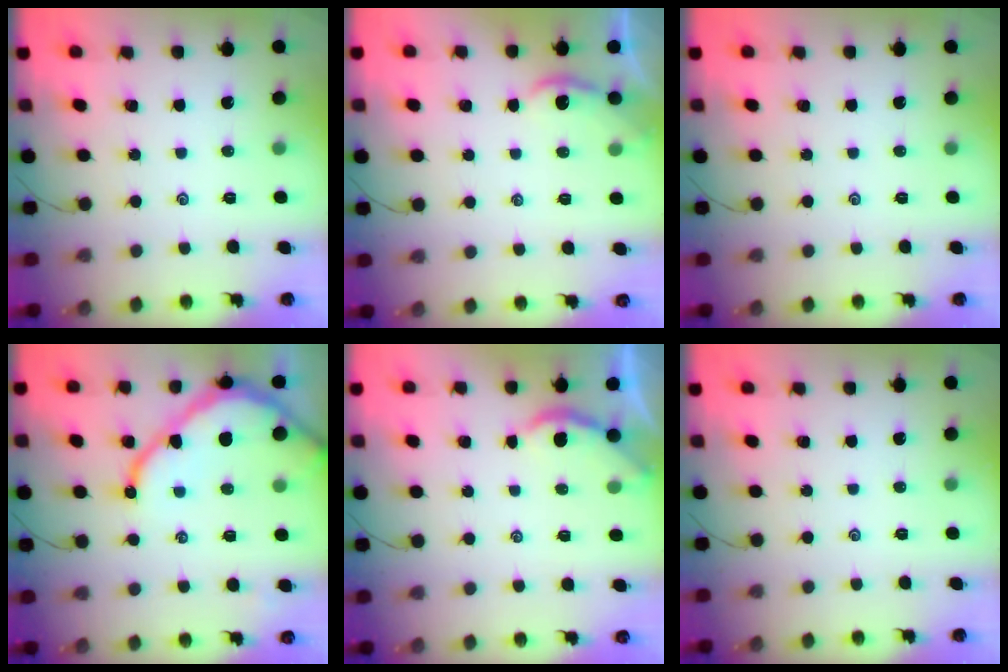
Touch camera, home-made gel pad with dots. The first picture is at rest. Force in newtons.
{"total": 2.3, "press": 2.3, "slide": 0.2}
{"total": 0.0}
{"total": 12.5, "press": 12.5, "slide": 1.0}
{"total": 2.3, "press": 2.2, "slide": 0.3}
{"total": 0.0}